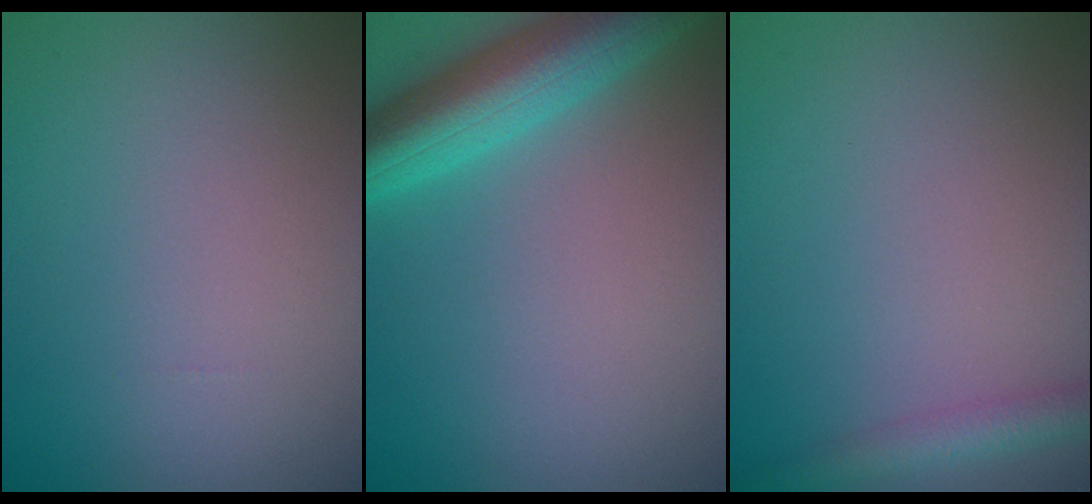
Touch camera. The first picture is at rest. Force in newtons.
{"total": 6.8, "press": 6.8, "slide": 0.4}
{"total": 2.7, "press": 2.7, "slide": 0.2}